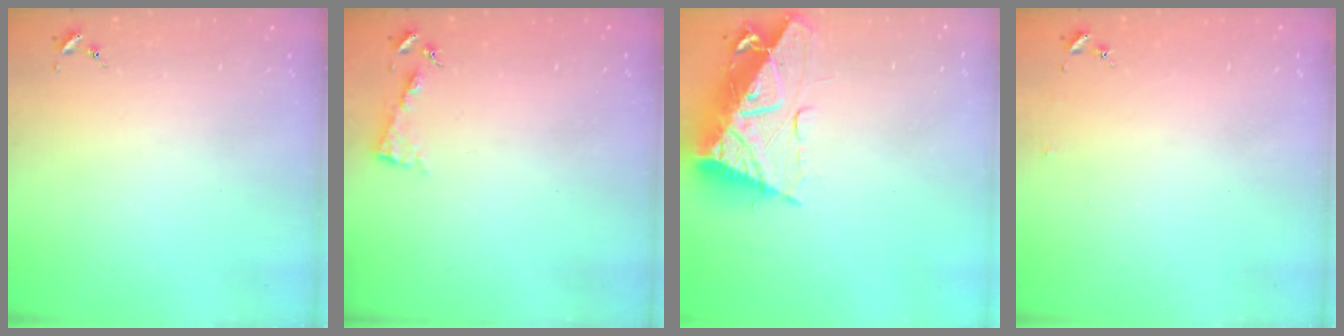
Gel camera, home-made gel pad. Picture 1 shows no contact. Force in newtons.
{"total": 3.9, "press": 3.9, "slide": 0.4}
{"total": 16.6, "press": 16.5, "slide": 1.5}
{"total": 2.5, "press": 2.5, "slide": 0.2}